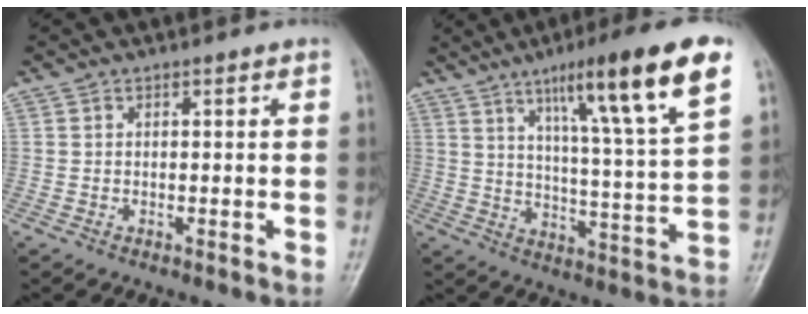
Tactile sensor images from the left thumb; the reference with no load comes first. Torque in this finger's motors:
{"motor_torque": [0.68, 0.50, 1.78, -0.99, 0.23]}